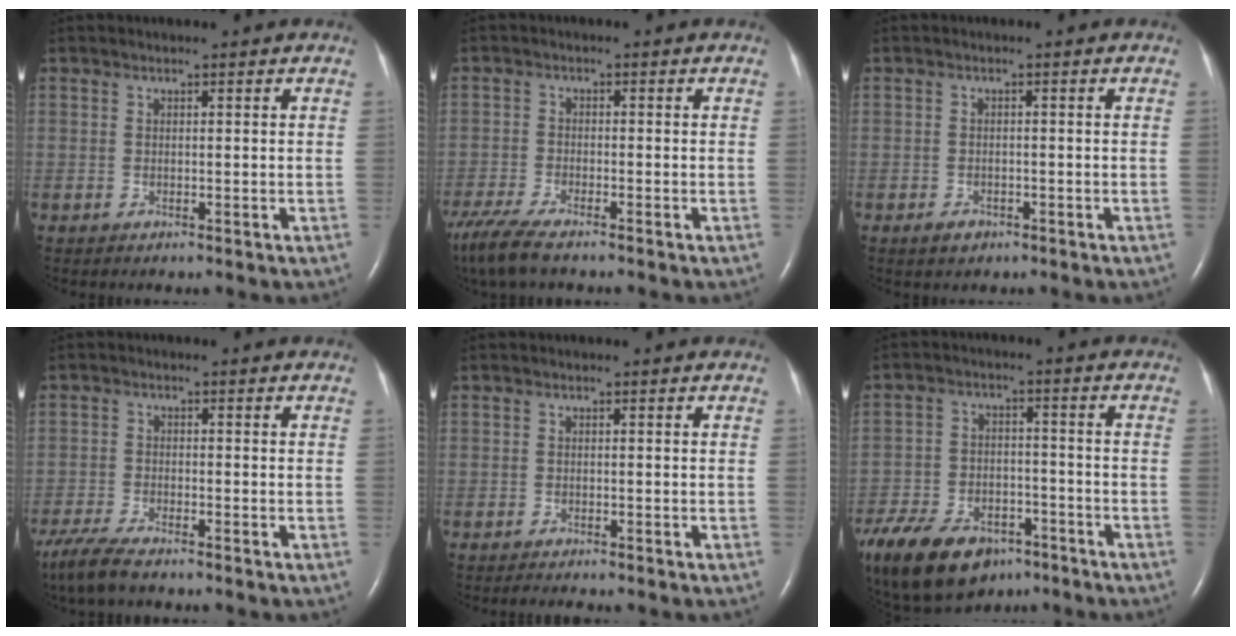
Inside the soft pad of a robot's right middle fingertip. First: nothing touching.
{"total": 8.2, "force": [-6.6, 1.3, 4.8], "torque": [-0.099, -0.023, -0.121]}
{"total": 1.8, "force": [-1.1, 1.1, 0.8], "torque": [-0.018, 0.001, -0.013]}
{"total": 6.5, "force": [-5.4, 0.9, 3.6], "torque": [-0.074, -0.019, -0.100]}
{"total": 1.7, "force": [-1.5, 0.1, 0.8], "torque": [-0.016, -0.005, -0.021]}
{"total": 20.2, "force": [-13.3, 11.1, 10.4], "torque": [-0.276, -0.026, -0.213]}